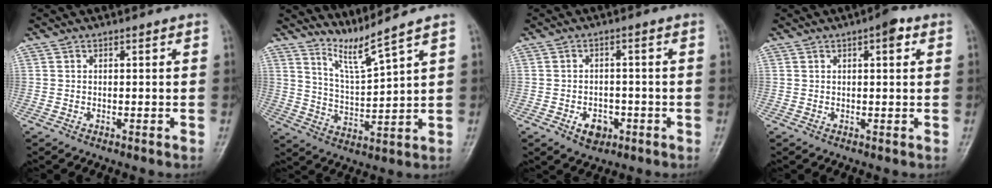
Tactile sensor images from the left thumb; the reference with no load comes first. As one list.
[{"total": 6.3, "force": [5.6, -1.6, 2.5], "torque": [-0.051, -0.066, 0.119]}, {"total": 4.9, "force": [-2.2, 3.5, 2.7], "torque": [-0.027, 0.015, -0.029]}, {"total": 3.3, "force": [1.4, 1.2, 2.7], "torque": [-0.031, 0.002, 0.013]}]